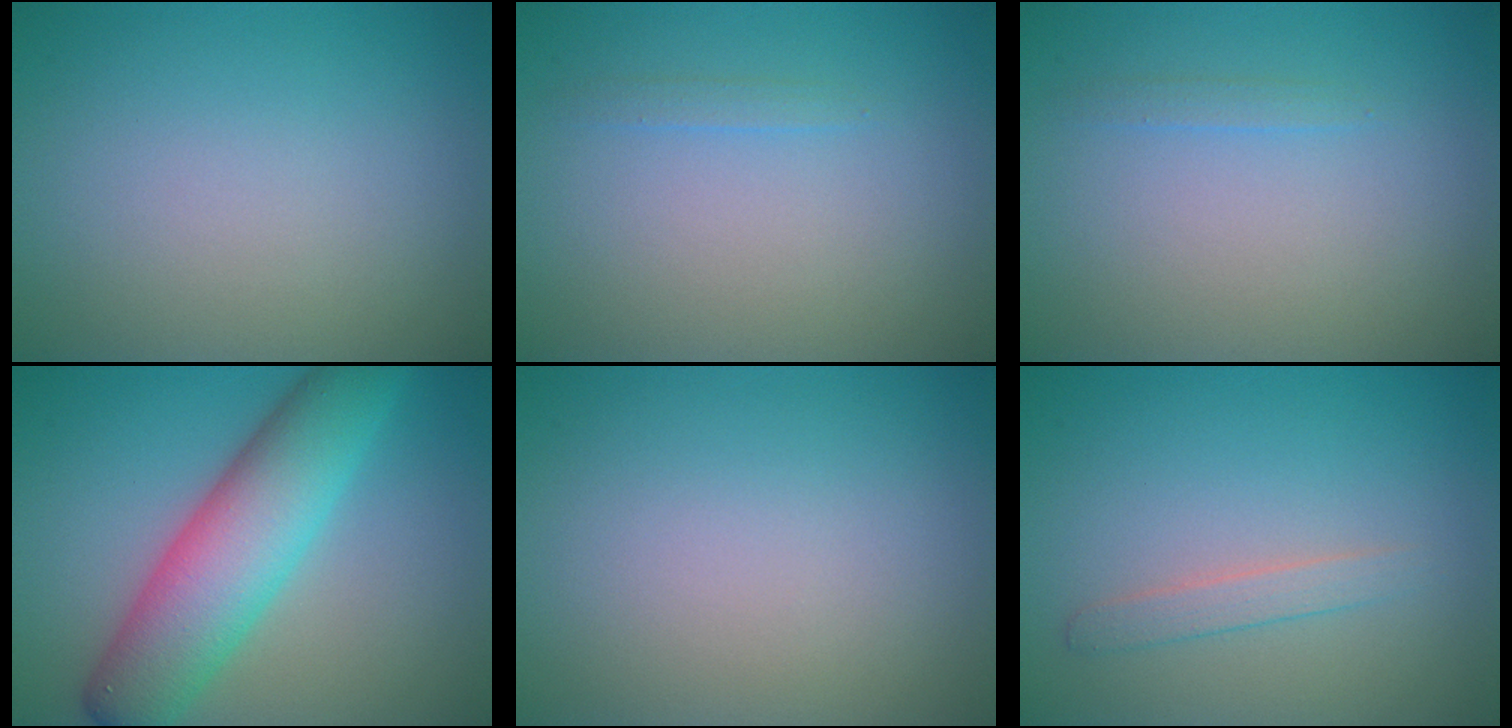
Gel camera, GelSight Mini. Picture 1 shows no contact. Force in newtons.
{"total": 0.7, "press": 0.7, "slide": 0.1}
{"total": 0.7, "press": 0.7, "slide": 0.1}
{"total": 8.4, "press": 8.4, "slide": 0.1}
{"total": 0.0}
{"total": 1.4, "press": 1.4, "slide": 0.1}